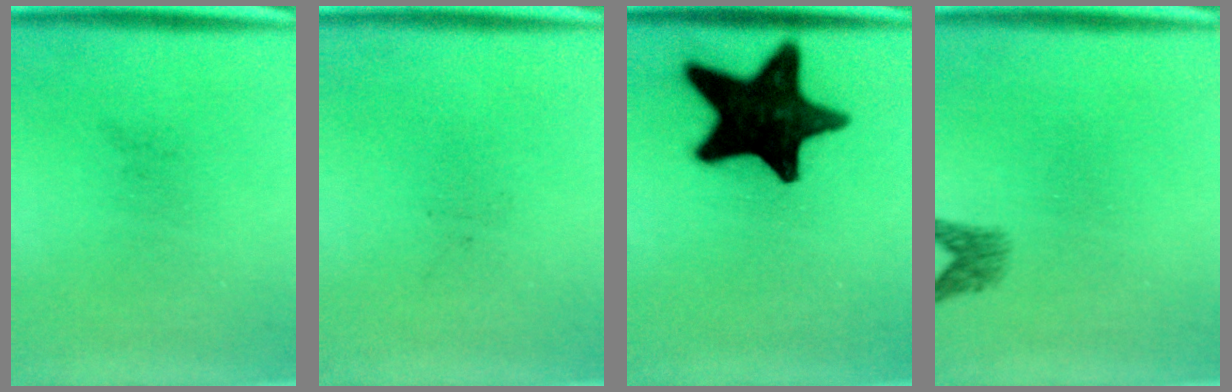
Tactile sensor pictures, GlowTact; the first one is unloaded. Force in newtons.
{"total": 0.0}
{"total": 19.1}
{"total": 1.8}